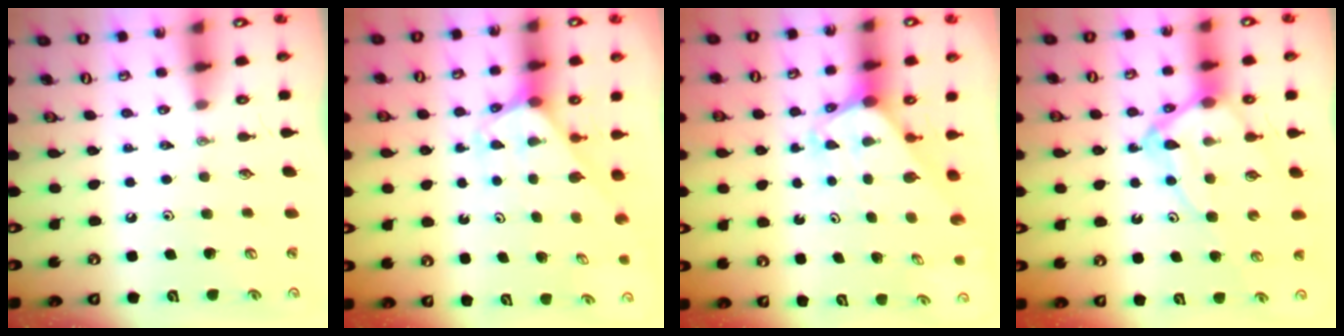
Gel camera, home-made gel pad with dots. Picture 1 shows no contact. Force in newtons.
{"total": 2.5, "press": 2.5, "slide": 0.1}
{"total": 1.9, "press": 1.9, "slide": 0.1}
{"total": 10.6, "press": 10.5, "slide": 1.2}